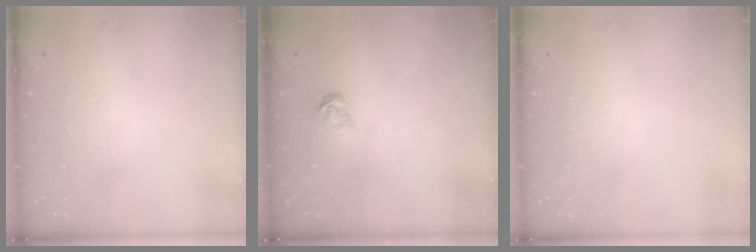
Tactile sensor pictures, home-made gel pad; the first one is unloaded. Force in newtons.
{"total": 3.7, "press": 3.7, "slide": 0.2}
{"total": 0.0}